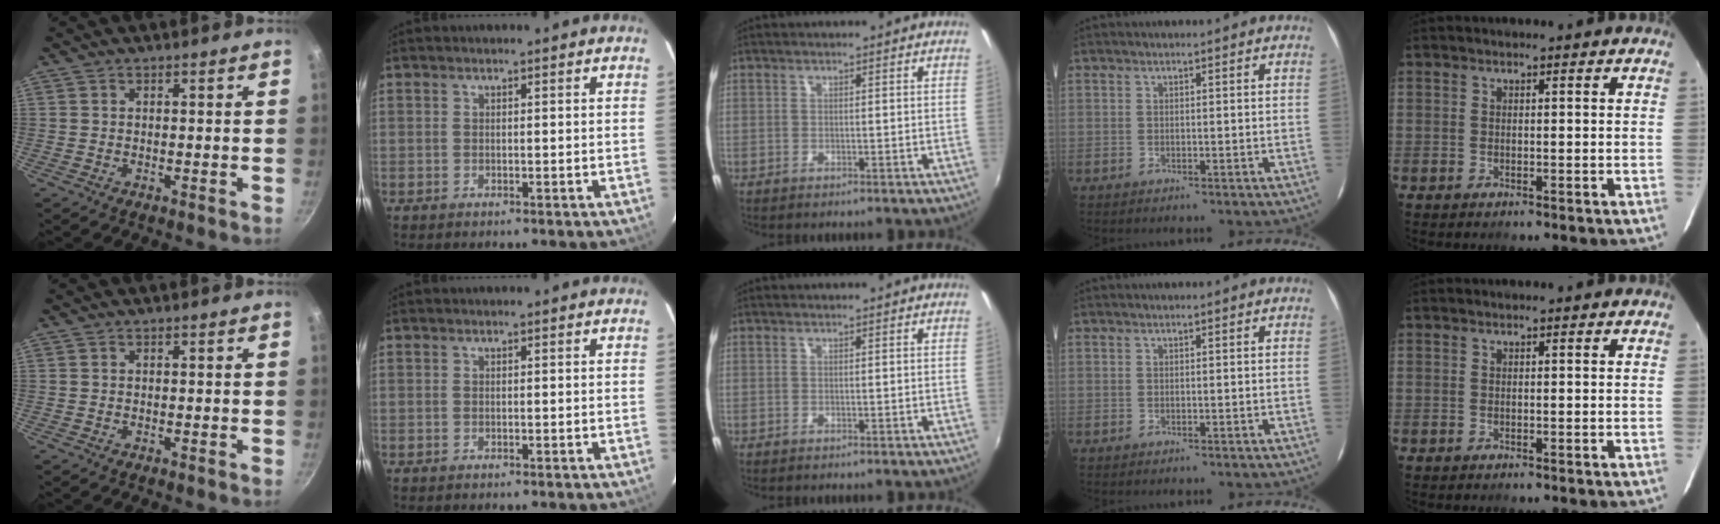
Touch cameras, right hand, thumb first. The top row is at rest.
{}